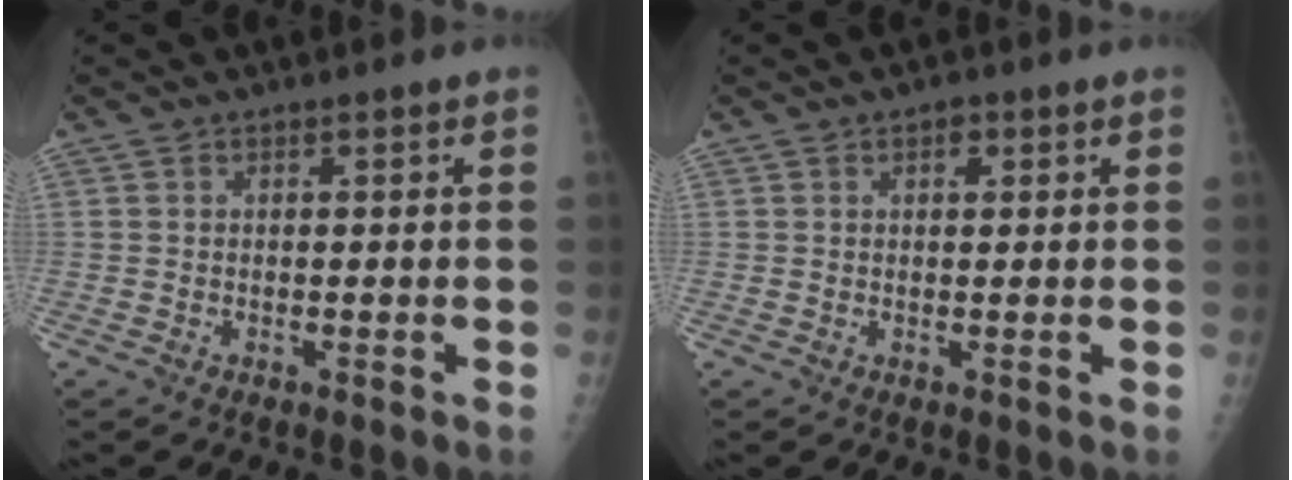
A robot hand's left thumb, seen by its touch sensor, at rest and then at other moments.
{"total": 1.9, "force": [0.9, 1.2, 1.2], "torque": [-0.009, -0.001, 0.010]}